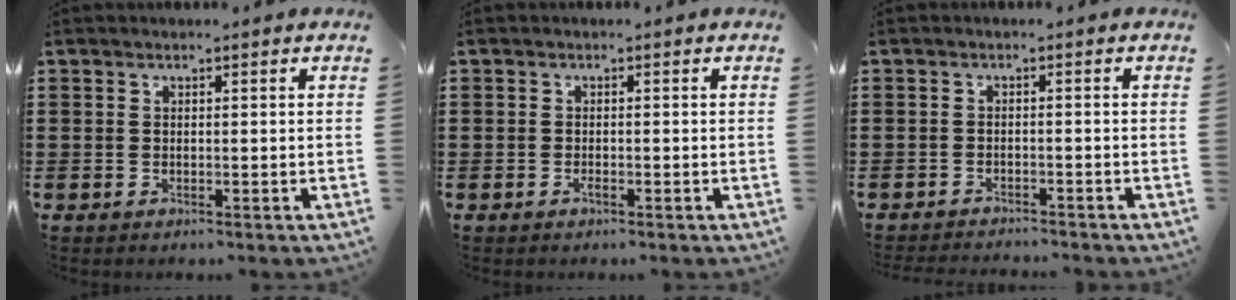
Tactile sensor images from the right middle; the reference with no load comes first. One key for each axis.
{"total": 0.8, "fx": -0.6, "fy": 0.3, "fz": 0.4, "tx": -0.009, "ty": -0.003, "tz": -0.011}
{"total": 1.8, "fx": -1.8, "fy": -0.1, "fz": -0.1, "tx": -0.004, "ty": 0.000, "tz": -0.039}